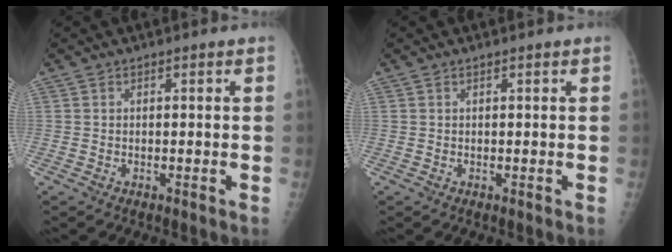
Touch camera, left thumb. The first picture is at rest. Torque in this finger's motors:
{"motor_torque": [0.07, 0.03, 0.05, 0.02, 0.00]}